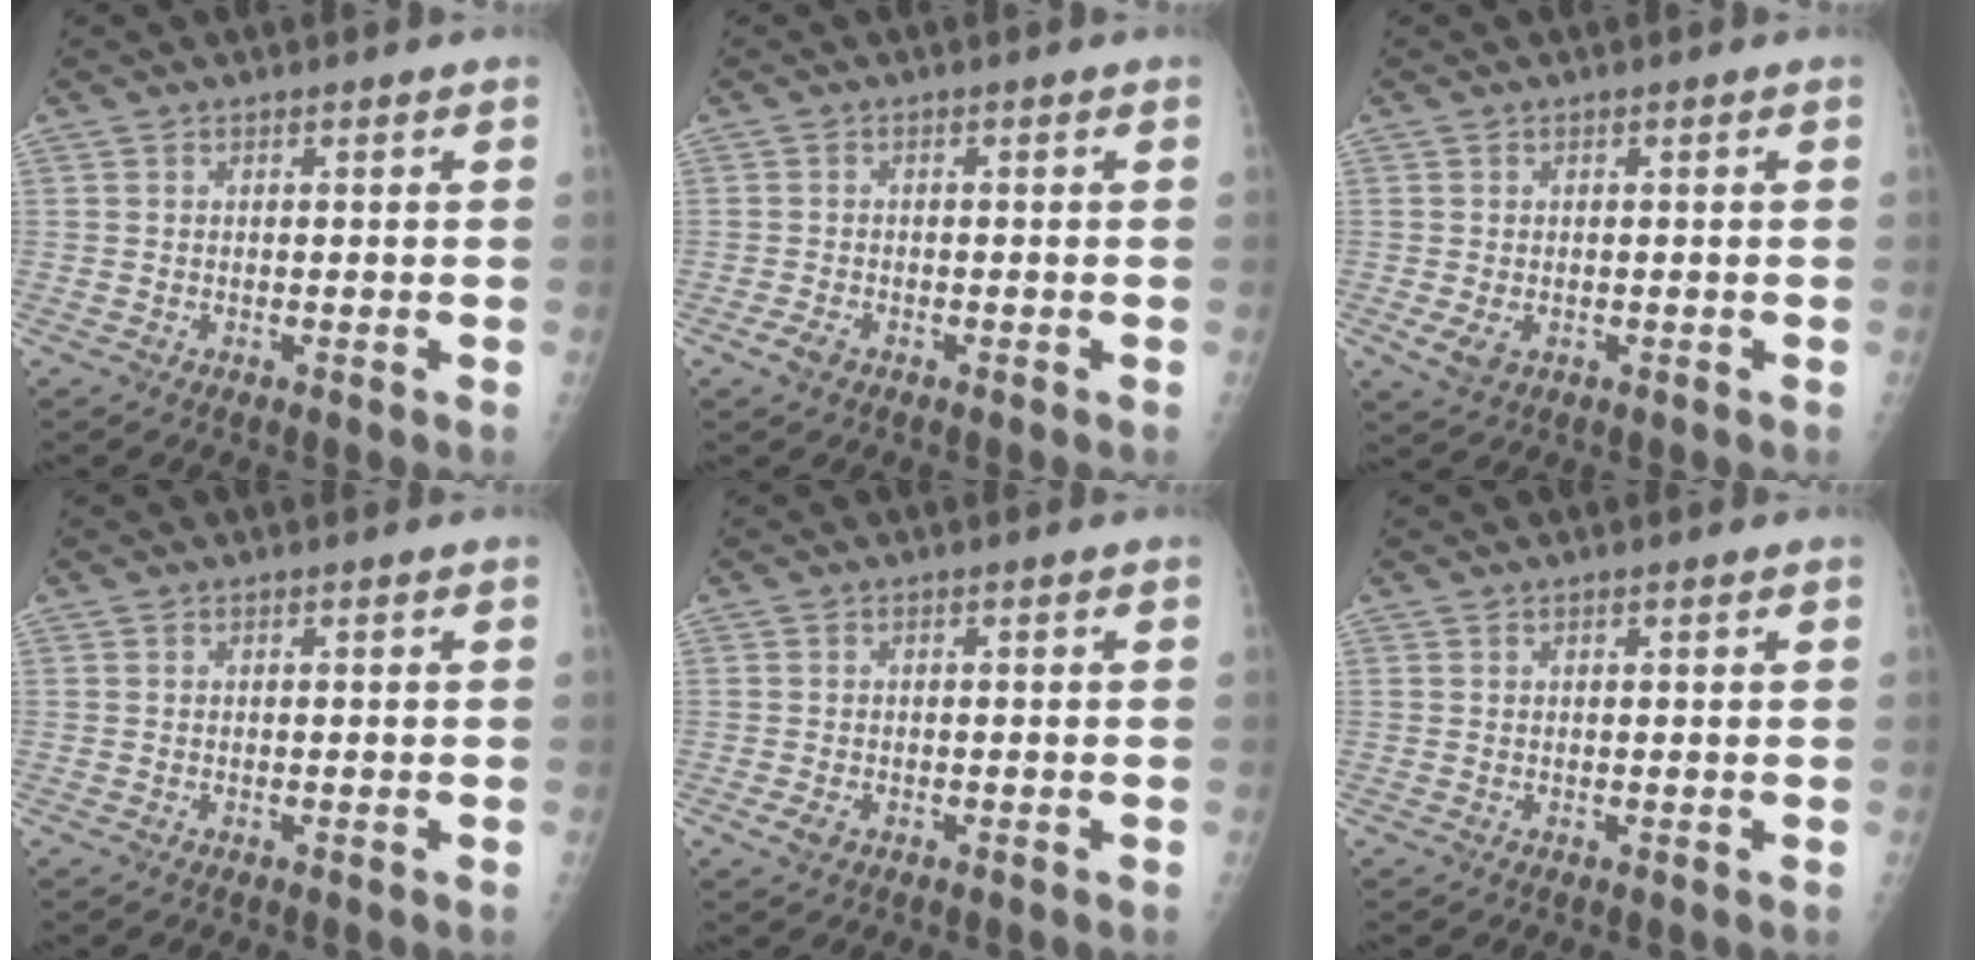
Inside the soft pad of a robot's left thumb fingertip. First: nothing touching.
{"total": 2.0, "force": [-1.2, 1.2, 1.1], "torque": [-0.027, 0.001, -0.021]}
{"total": 2.9, "force": [-0.6, 2.0, 2.0], "torque": [-0.040, -0.006, -0.005]}
{"total": 0.0}
{"total": 1.7, "force": [-0.7, 1.1, 1.0], "torque": [-0.022, -0.002, -0.010]}
{"total": 0.6, "force": [0.5, 0.1, 0.4], "torque": [-0.006, -0.001, 0.008]}